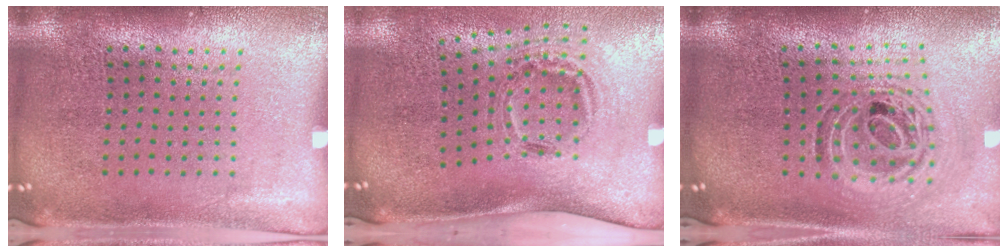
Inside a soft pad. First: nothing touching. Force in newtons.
{"total": 1.5, "press": 1.1, "slide": 1.0}
{"total": 1.2, "press": 1.1, "slide": 0.5}